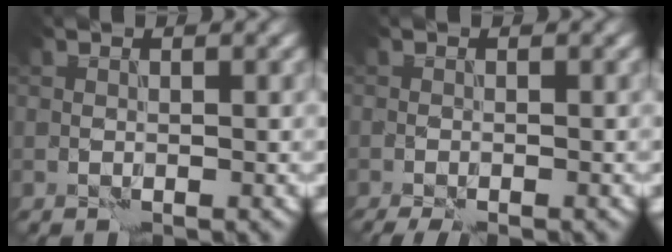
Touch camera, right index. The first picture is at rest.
{"total": 2.2, "force": [-1.9, 0.1, 1.1], "torque": [-0.032, -0.003, -0.035]}